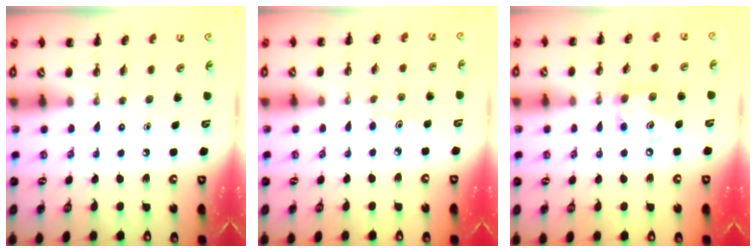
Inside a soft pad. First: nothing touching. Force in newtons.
{"total": 3.4, "press": 3.1, "slide": 1.4}
{"total": 8.2, "press": 8.2, "slide": 0.9}